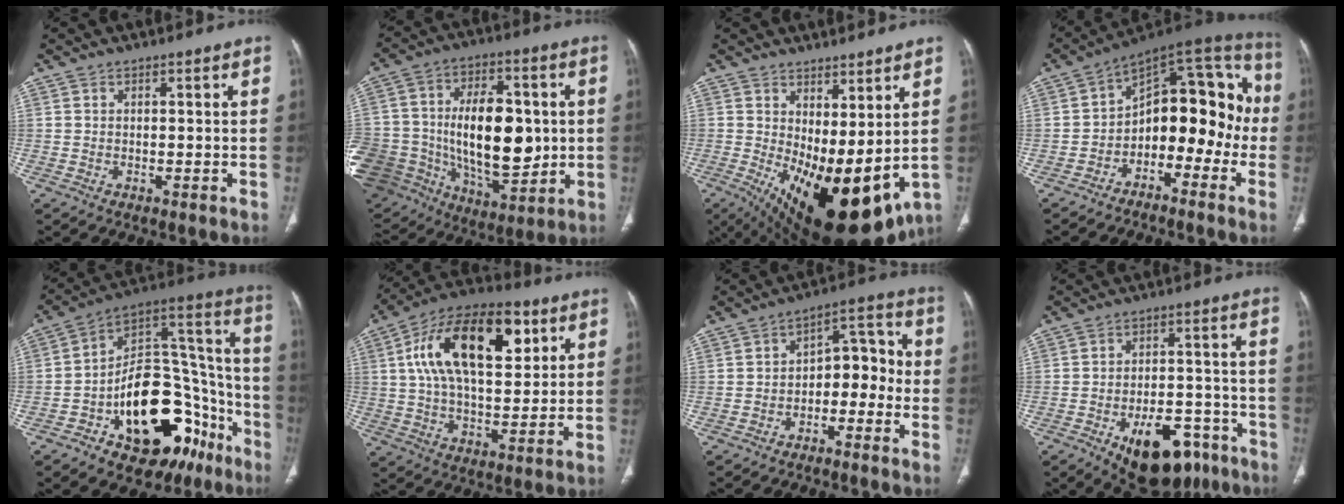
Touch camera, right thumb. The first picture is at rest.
{"total": 33.6, "force": [-1.9, 21.9, 25.4], "torque": [-0.521, 0.019, -0.007]}
{"total": 19.3, "force": [0.2, 8.4, 17.4], "torque": [-0.279, -0.035, 0.031]}
{"total": 17.3, "force": [-3.8, 10.7, 13.1], "torque": [-0.121, 0.091, -0.065]}
{"total": 31.3, "force": [-13.2, 17.0, 22.7], "torque": [-0.260, 0.099, -0.186]}
{"total": 22.3, "force": [7.2, 11.1, 17.9], "torque": [-0.288, 0.003, 0.114]}
{"total": 9.0, "force": [-2.7, 5.8, 6.3], "torque": [-0.050, 0.052, -0.050]}
{"total": 17.0, "force": [-9.6, 8.8, 10.9], "torque": [-0.112, 0.058, -0.129]}